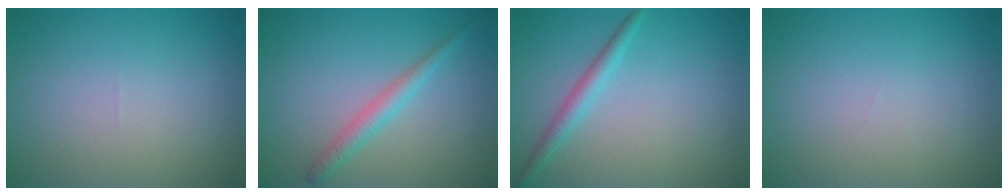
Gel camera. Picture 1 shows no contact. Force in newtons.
{"total": 2.1, "press": 2.1, "slide": 0.1}
{"total": 2.0, "press": 2.0, "slide": 0.1}
{"total": 0.0}